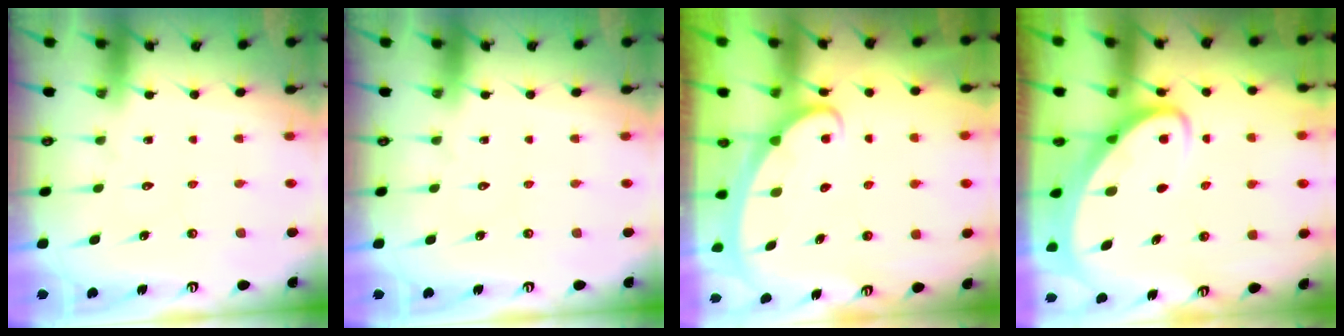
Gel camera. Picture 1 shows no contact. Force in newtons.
{"total": 0.0}
{"total": 2.5, "press": 2.5, "slide": 0.5}
{"total": 3.8, "press": 3.7, "slide": 0.5}